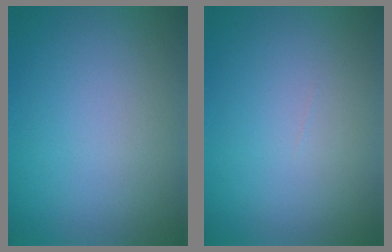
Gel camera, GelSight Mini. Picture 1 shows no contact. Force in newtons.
{"total": 0.0}